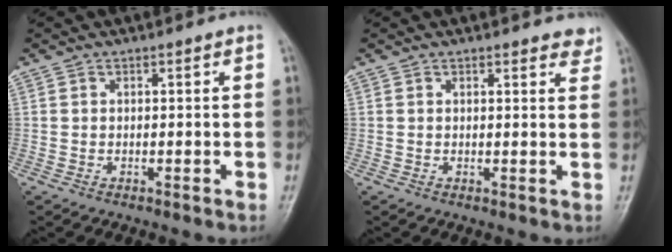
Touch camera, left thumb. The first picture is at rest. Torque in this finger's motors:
{"motor_torque": [-0.09, -0.05, -0.01, -0.02, 0.03]}